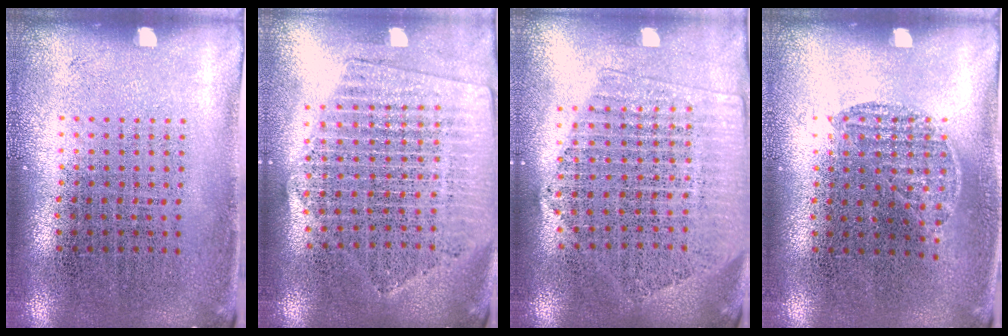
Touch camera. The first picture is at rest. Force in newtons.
{"total": 2.1, "press": 1.9, "slide": 0.8}
{"total": 2.1, "press": 1.9, "slide": 0.8}
{"total": 0.5, "press": 0.4, "slide": 0.4}